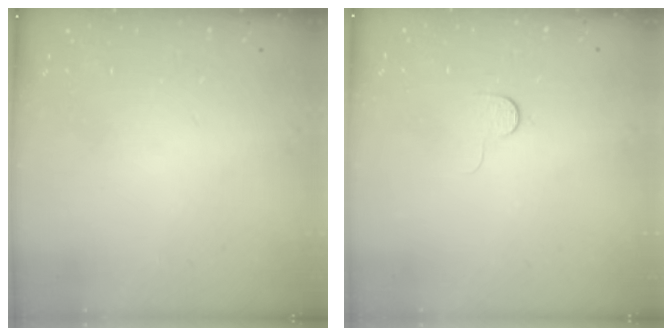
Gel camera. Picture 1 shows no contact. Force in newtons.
{"total": 4.2, "press": 4.1, "slide": 1.1}